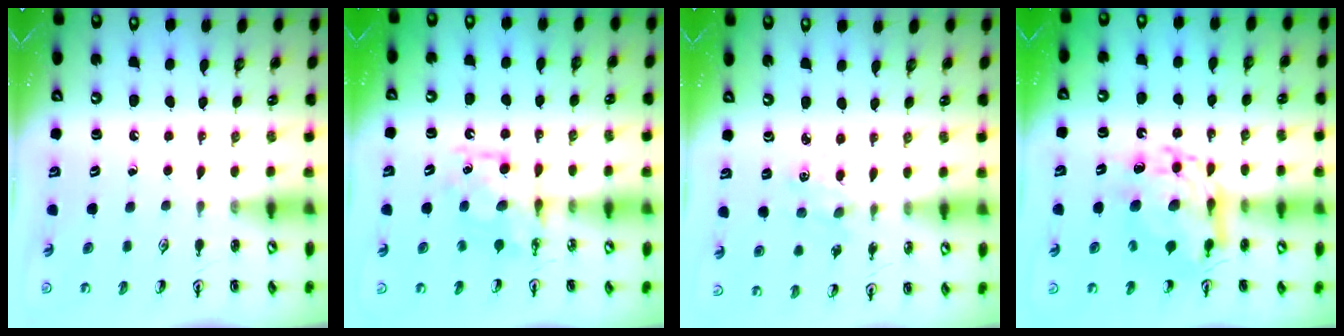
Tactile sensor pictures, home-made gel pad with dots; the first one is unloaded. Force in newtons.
{"total": 7.7, "press": 7.7, "slide": 0.4}
{"total": 1.1, "press": 1.1, "slide": 0.2}
{"total": 13.4, "press": 13.4, "slide": 1.1}